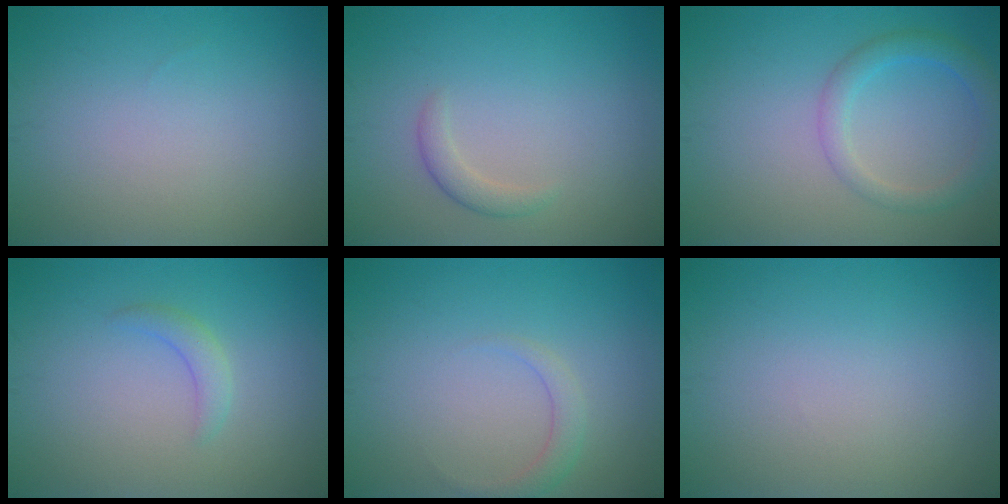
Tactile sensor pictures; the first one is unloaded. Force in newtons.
{"total": 1.4, "press": 1.4, "slide": 0.1}
{"total": 2.8, "press": 2.8, "slide": 0.2}
{"total": 1.6, "press": 1.6, "slide": 0.2}
{"total": 1.6, "press": 1.6, "slide": 0.1}
{"total": 0.0}